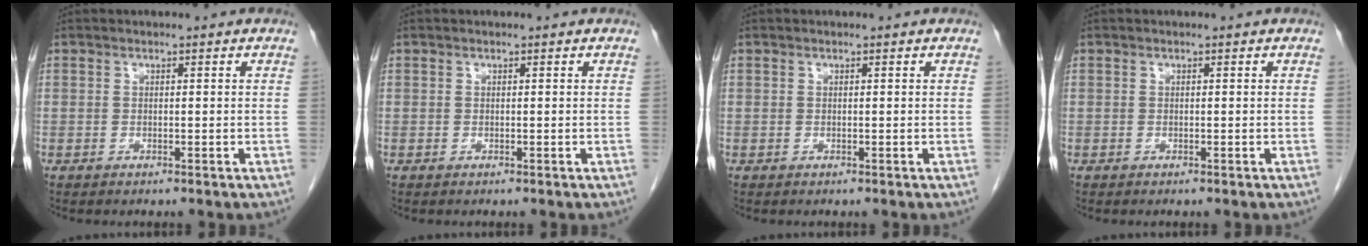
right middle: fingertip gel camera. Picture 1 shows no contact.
{"total": 0.0}
{"total": 0.0}
{"total": 0.0}